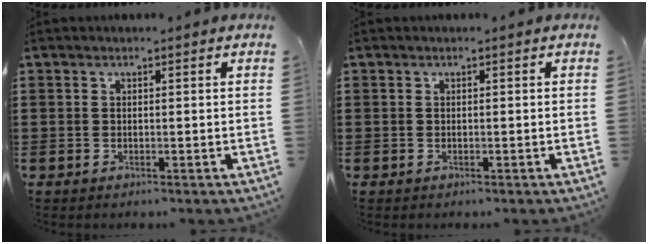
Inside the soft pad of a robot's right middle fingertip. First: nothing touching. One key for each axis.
{"total": 0.0}